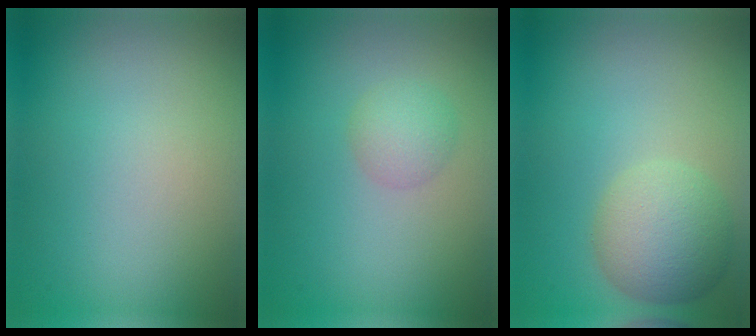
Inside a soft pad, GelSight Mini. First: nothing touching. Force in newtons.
{"total": 2.2, "press": 2.2, "slide": 0.1}
{"total": 5.2, "press": 5.2, "slide": 0.1}